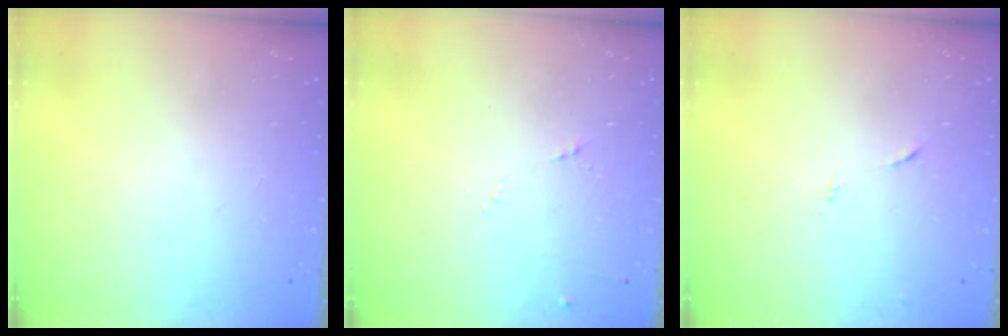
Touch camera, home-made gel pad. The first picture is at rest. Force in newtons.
{"total": 4.4, "press": 4.3, "slide": 1.0}
{"total": 5.9, "press": 5.9, "slide": 0.6}